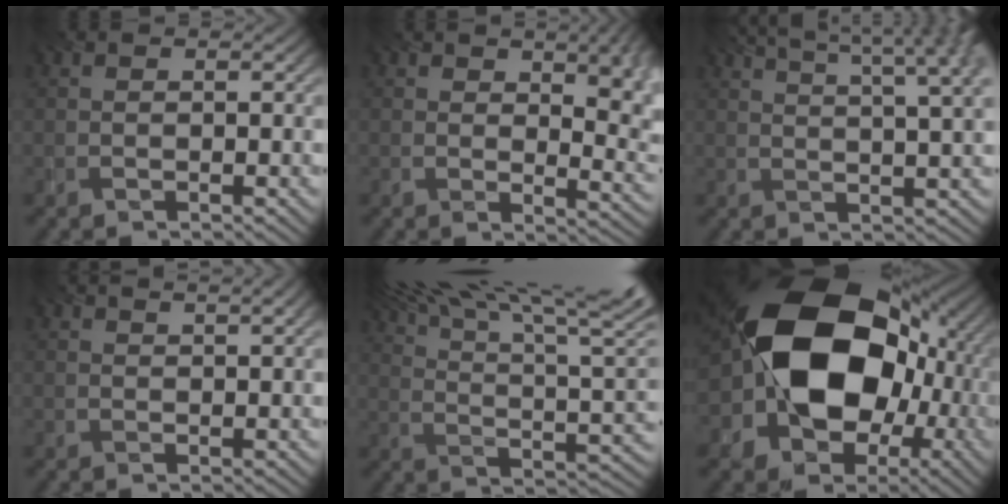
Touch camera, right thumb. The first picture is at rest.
{"total": 9.3, "force": [2.8, 5.3, 7.2], "torque": [-0.097, -0.025, 0.062]}
{"total": 13.2, "force": [8.0, 4.0, 9.7], "torque": [-0.139, 0.030, 0.094]}
{"total": 2.2, "force": [2.0, 0.1, 0.9], "torque": [-0.017, -0.001, 0.034]}
{"total": 20.5, "force": [13.9, 5.5, 14.0], "torque": [-0.222, 0.034, 0.201]}
{"total": 20.5, "force": [0.4, 15.1, 13.8], "torque": [-0.254, -0.028, 0.013]}